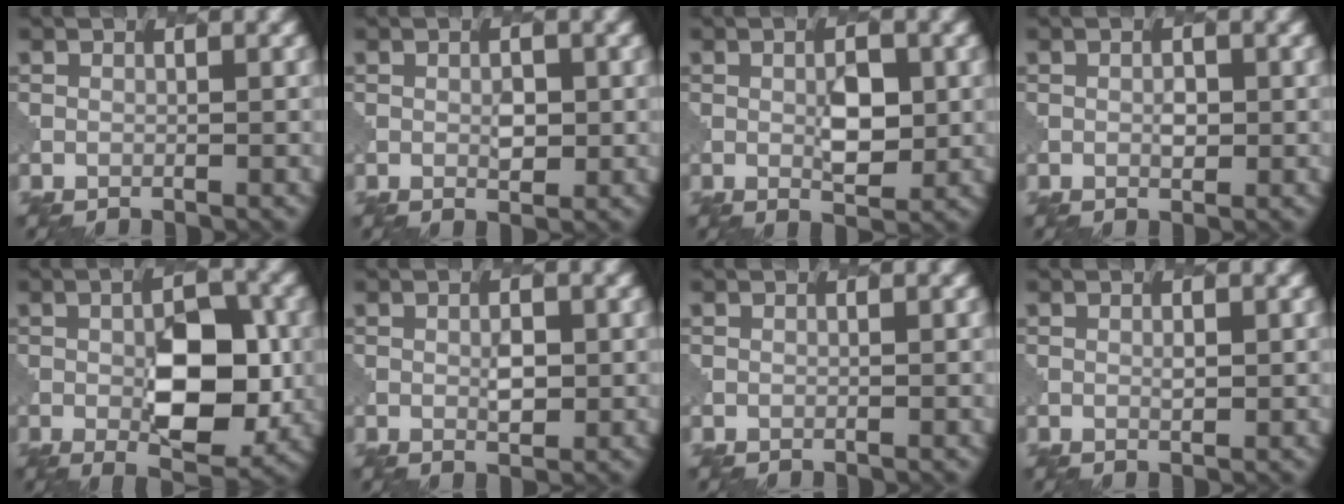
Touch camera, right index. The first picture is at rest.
{"total": 1.4, "force": [0.2, 0.8, 1.1], "torque": [-0.015, -0.003, 0.006]}
{"total": 3.0, "force": [0.3, 1.3, 2.7], "torque": [-0.043, -0.006, 0.009]}
{"total": 1.0, "force": [0.1, 0.6, 0.8], "torque": [-0.008, -0.002, 0.003]}
{"total": 7.6, "force": [-0.7, 3.4, 6.7], "torque": [-0.095, 0.000, -0.009]}
{"total": 1.5, "force": [0.3, 0.7, 1.3], "torque": [-0.020, -0.003, 0.007]}
{"total": 0.0}
{"total": 0.7, "force": [0.4, 0.2, 0.6], "torque": [-0.009, -0.003, 0.008]}